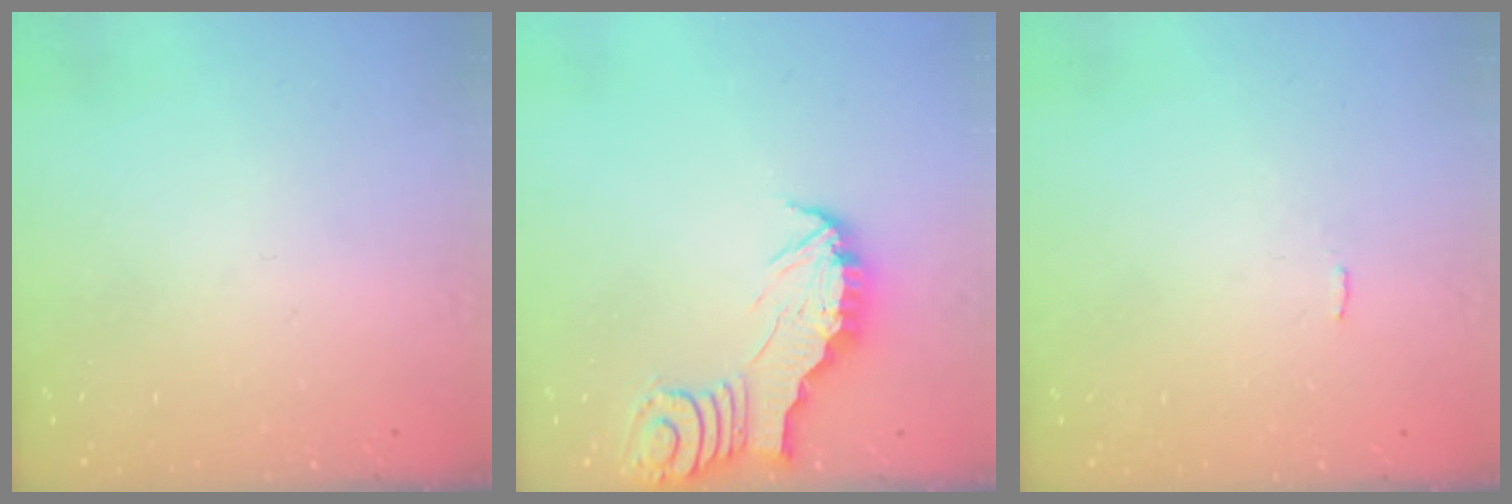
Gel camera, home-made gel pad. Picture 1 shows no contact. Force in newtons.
{"total": 3.0, "press": 3.0, "slide": 0.3}
{"total": 0.0}